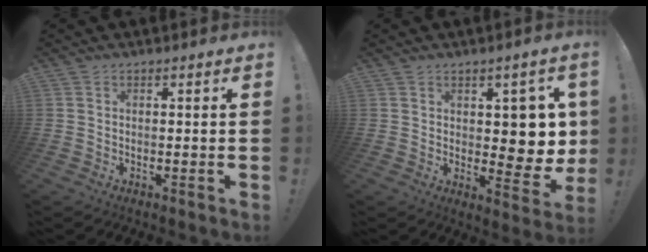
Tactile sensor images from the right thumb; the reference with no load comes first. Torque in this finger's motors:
{"motor_torque": [1.70, 1.68, 0.77, -0.30, 0.00]}